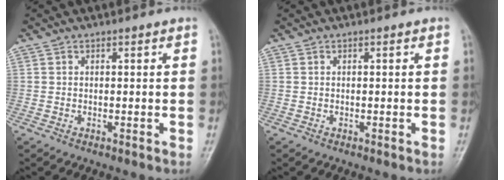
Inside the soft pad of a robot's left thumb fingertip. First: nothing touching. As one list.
[{"total": 0.0}]